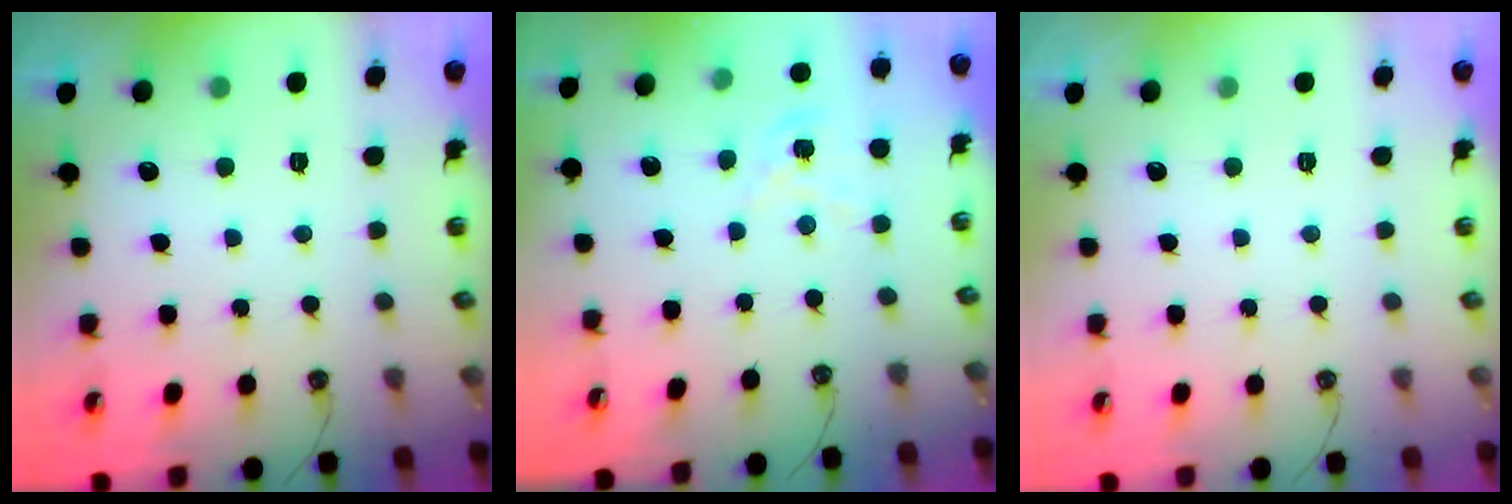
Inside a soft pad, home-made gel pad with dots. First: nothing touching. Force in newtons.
{"total": 1.2, "press": 1.1, "slide": 0.2}
{"total": 0.0}